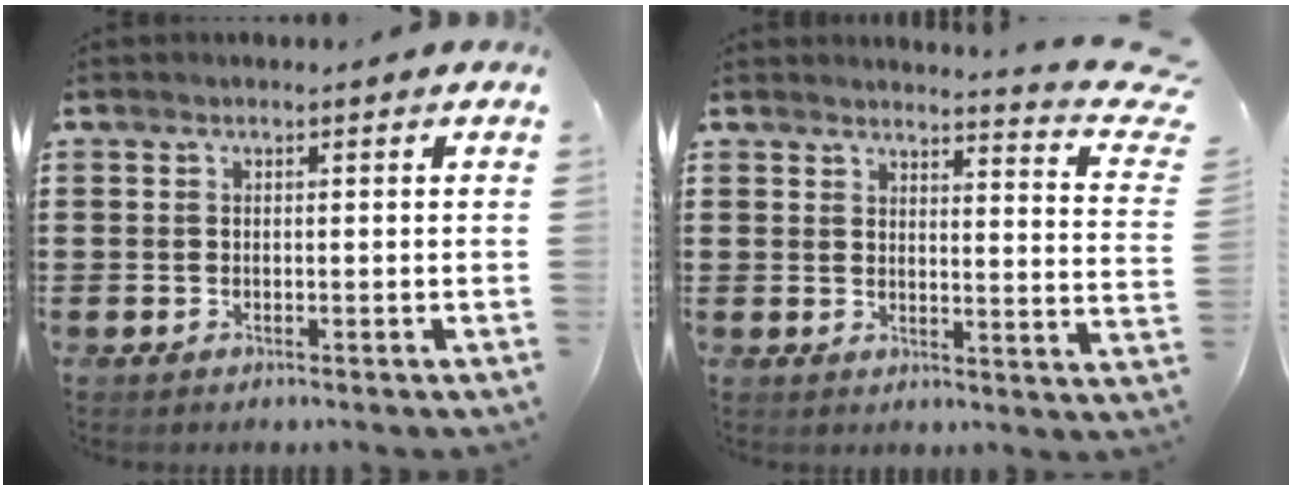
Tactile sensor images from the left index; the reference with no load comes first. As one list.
[{"total": 4.2, "force": [3.8, -0.3, 1.7], "torque": [-0.035, -0.031, 0.060]}]